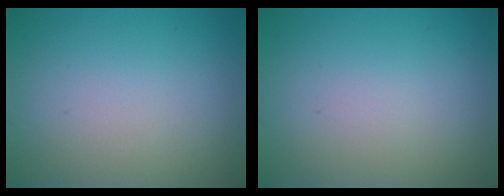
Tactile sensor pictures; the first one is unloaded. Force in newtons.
{"total": 0.0}